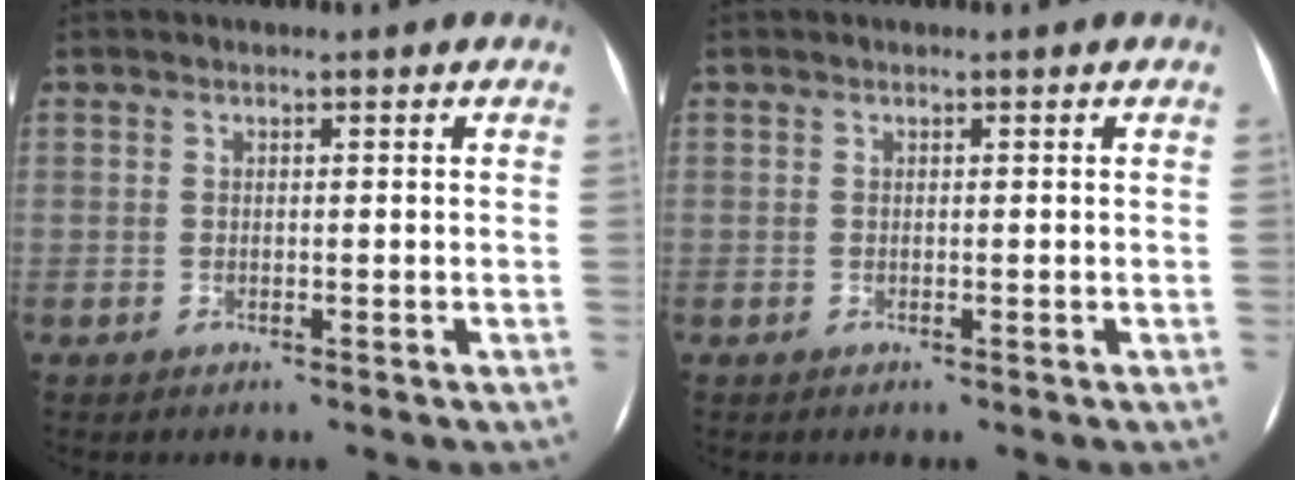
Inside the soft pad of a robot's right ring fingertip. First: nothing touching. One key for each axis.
{"total": 0.0}